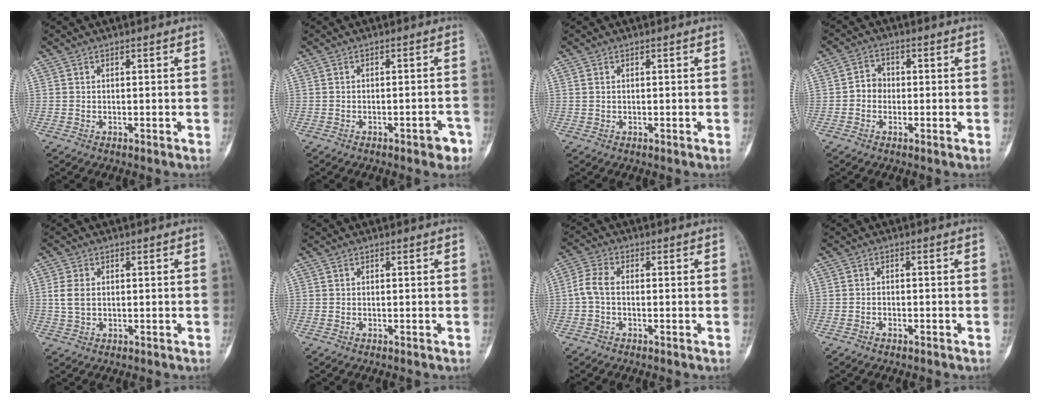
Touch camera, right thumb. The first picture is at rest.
{"total": 3.5, "force": [-2.1, 1.3, 2.5], "torque": [-0.024, 0.018, -0.023]}
{"total": 0.9, "force": [0.2, 0.6, 0.6], "torque": [-0.015, 0.002, 0.008]}
{"total": 3.4, "force": [-0.6, 2.9, 1.5], "torque": [-0.010, 0.012, -0.020]}
{"total": 4.2, "force": [0.5, 2.9, 3.0], "torque": [-0.065, 0.000, 0.012]}
{"total": 0.0}
{"total": 4.1, "force": [-0.6, 2.4, 3.3], "torque": [-0.074, 0.012, -0.020]}
{"total": 1.0, "force": [-0.7, 0.5, 0.4], "torque": [-0.013, 0.006, -0.011]}